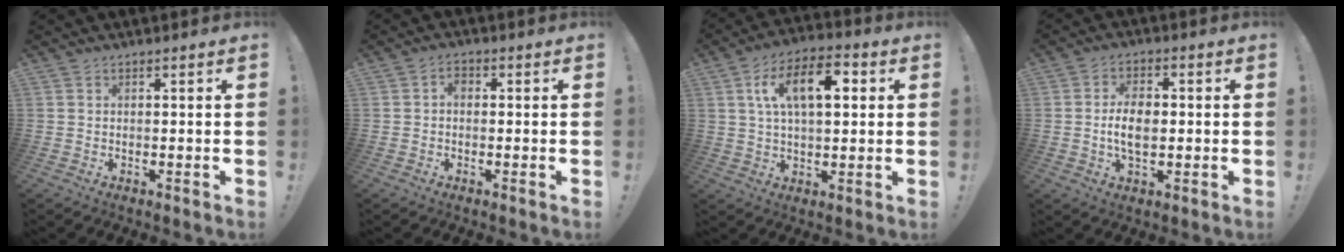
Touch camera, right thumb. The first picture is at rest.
{"total": 2.1, "force": [-0.6, 1.5, 1.4], "torque": [-0.030, 0.011, -0.012]}
{"total": 13.5, "force": [3.5, 6.7, 11.2], "torque": [-0.195, 0.014, 0.058]}
{"total": 7.8, "force": [-0.6, 4.5, 6.3], "torque": [-0.116, 0.002, -0.017]}